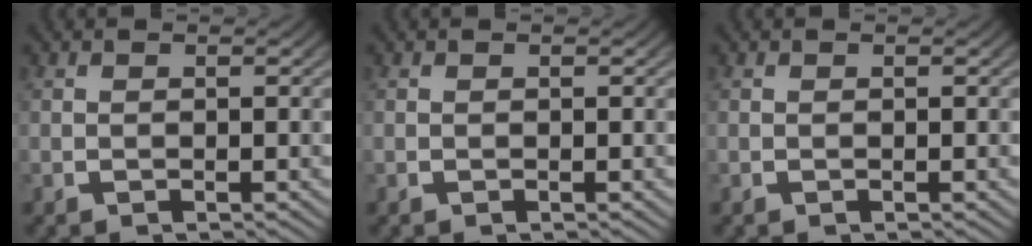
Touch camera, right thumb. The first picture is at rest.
{"total": 0.0}
{"total": 0.0}